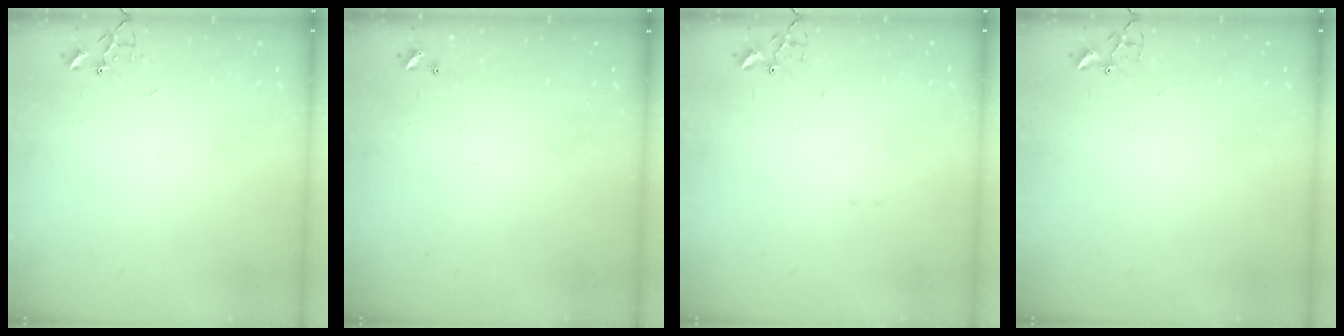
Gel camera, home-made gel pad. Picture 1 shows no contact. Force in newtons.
{"total": 0.0}
{"total": 6.8, "press": 6.8, "slide": 0.6}
{"total": 1.8, "press": 1.8, "slide": 0.2}